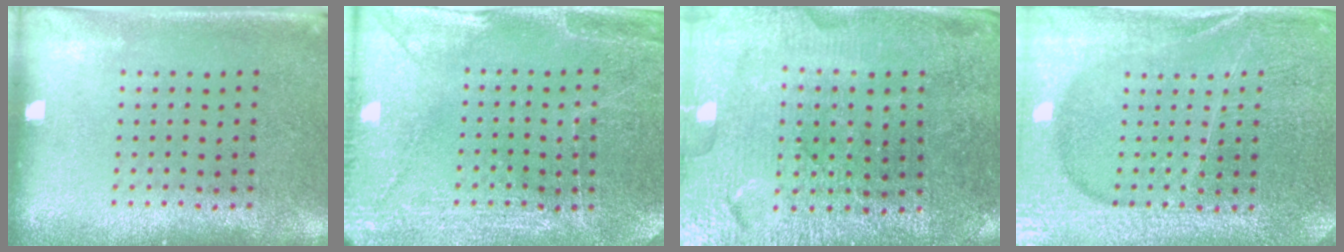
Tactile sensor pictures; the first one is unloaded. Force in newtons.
{"total": 2.9, "press": 2.8, "slide": 0.3}
{"total": 3.2, "press": 3.2, "slide": 0.1}
{"total": 4.2, "press": 4.0, "slide": 1.2}